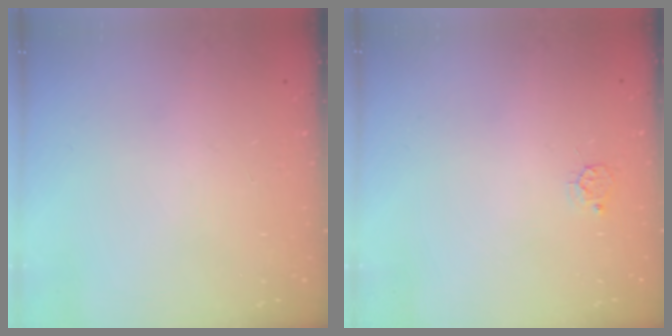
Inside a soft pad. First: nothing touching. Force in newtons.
{"total": 3.7, "press": 3.7, "slide": 0.3}